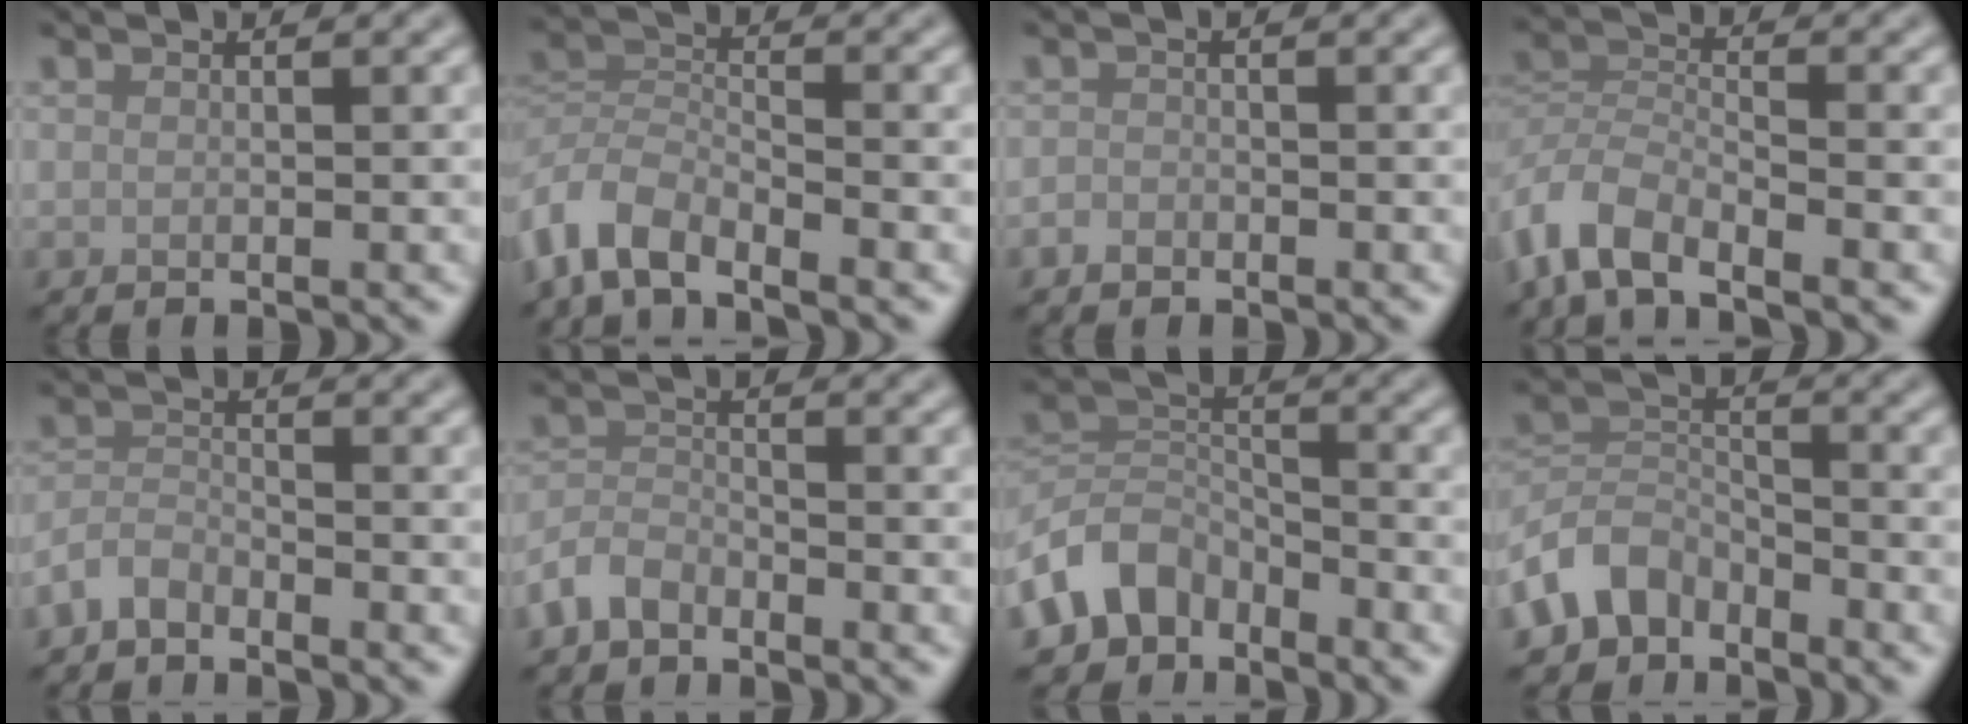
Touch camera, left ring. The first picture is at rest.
{"total": 4.8, "force": [-3.8, 1.9, 2.3], "torque": [-0.044, -0.003, -0.086]}
{"total": 1.1, "force": [-0.8, 0.7, 0.2], "torque": [-0.001, 0.000, -0.018]}
{"total": 5.4, "force": [-3.9, 2.2, 2.9], "torque": [-0.056, -0.002, -0.086]}
{"total": 2.2, "force": [-2.0, 0.8, 0.6], "torque": [-0.013, 0.004, -0.050]}
{"total": 2.7, "force": [-2.2, 1.3, 0.9], "torque": [-0.017, 0.005, -0.055]}
{"total": 5.5, "force": [-3.8, 3.5, 1.8], "torque": [-0.027, 0.003, -0.087]}
{"total": 4.9, "force": [-3.5, 3.0, 1.6], "torque": [-0.028, 0.003, -0.081]}